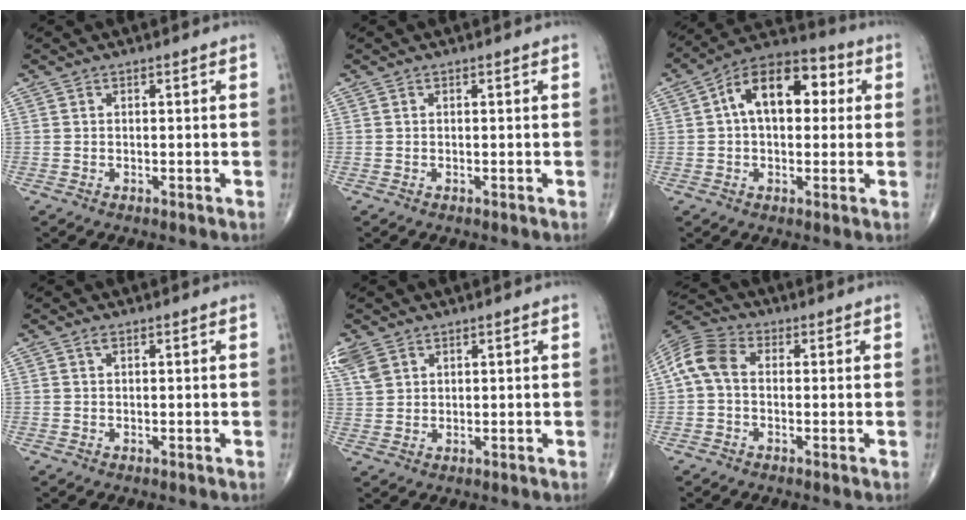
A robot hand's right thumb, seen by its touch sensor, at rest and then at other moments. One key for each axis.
{"total": 0.0}
{"total": 14.7, "fx": 2.8, "fy": 8.7, "fz": 11.5, "tx": -0.157, "ty": 0.034, "tz": 0.034}
{"total": 0.7, "fx": 0.3, "fy": 0.4, "fz": 0.6, "tx": -0.015, "ty": 0.006, "tz": 0.006}
{"total": 5.2, "fx": 3.1, "fy": 3.3, "fz": 2.6, "tx": -0.056, "ty": 0.004, "tz": 0.074}
{"total": 7.7, "fx": 0.2, "fy": 5.3, "fz": 5.5, "tx": -0.112, "ty": 0.022, "tz": -0.009}